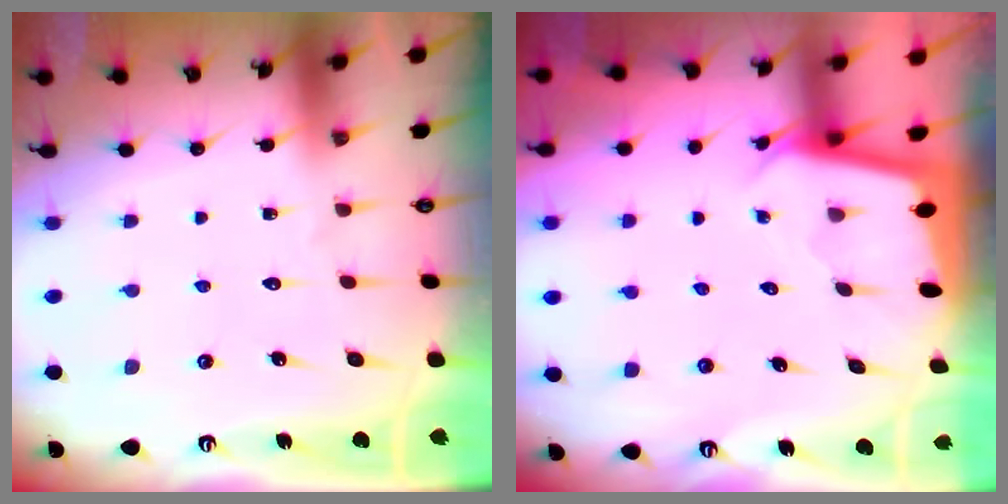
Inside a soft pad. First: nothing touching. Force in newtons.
{"total": 1.9, "press": 1.9, "slide": 0.1}